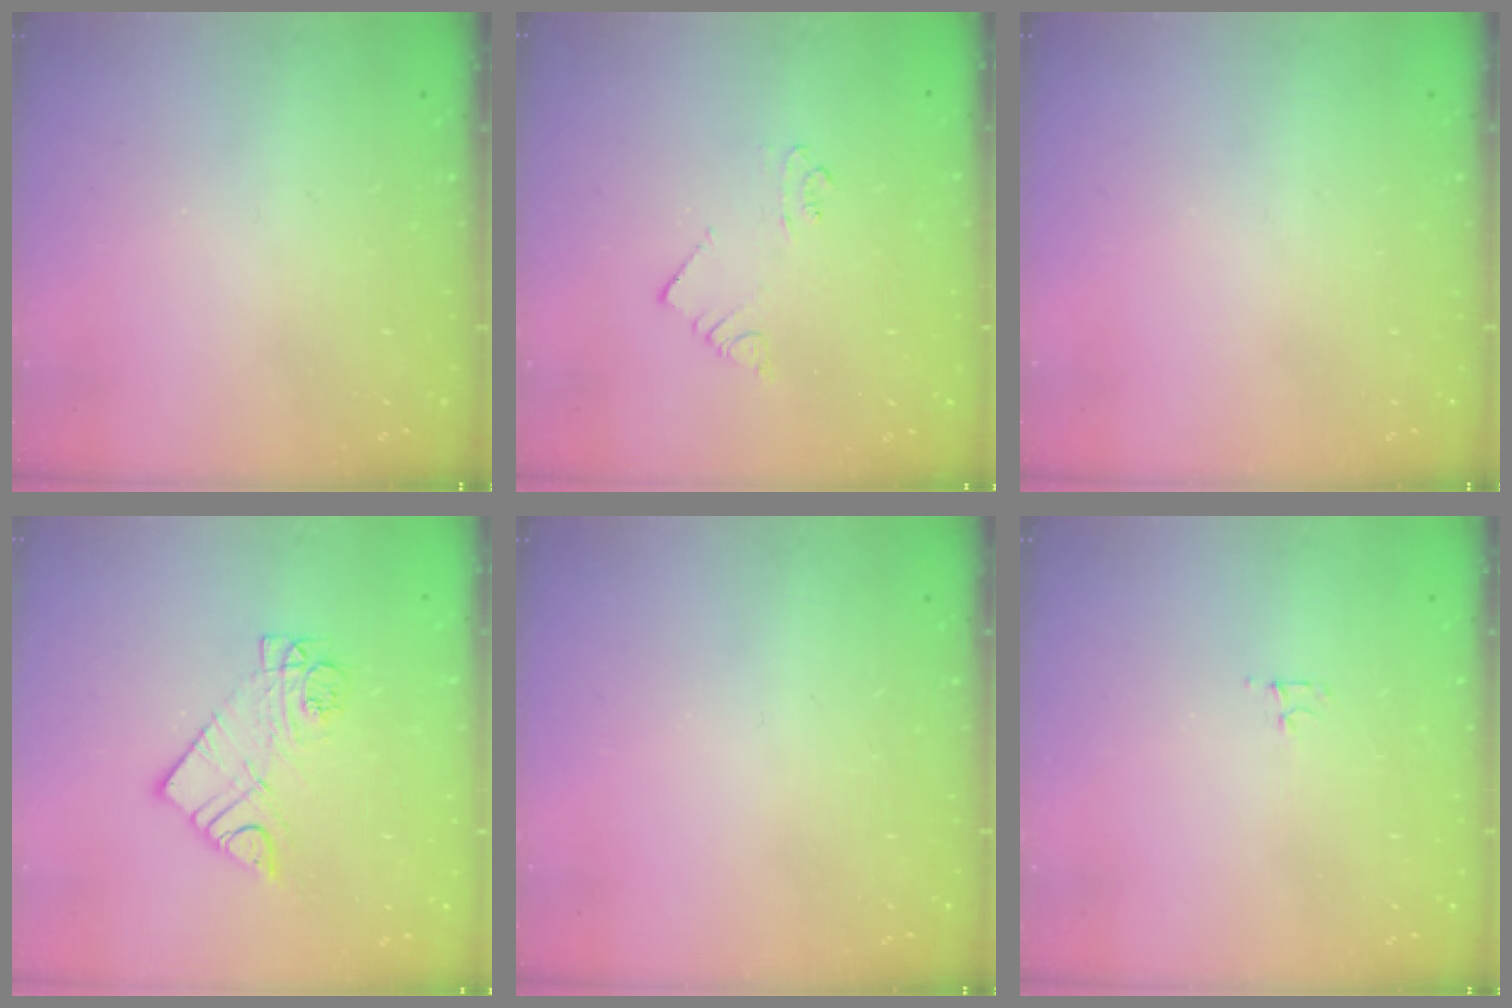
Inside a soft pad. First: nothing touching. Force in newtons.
{"total": 2.5, "press": 2.5, "slide": 0.2}
{"total": 0.0}
{"total": 9.9, "press": 9.9, "slide": 0.7}
{"total": 0.0}
{"total": 3.1, "press": 3.0, "slide": 0.4}